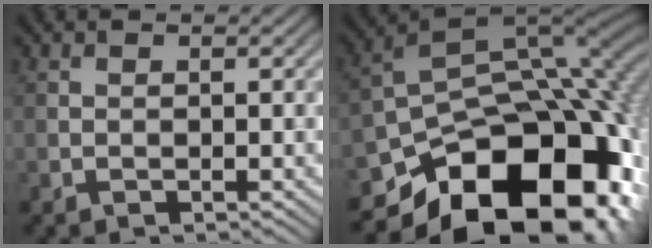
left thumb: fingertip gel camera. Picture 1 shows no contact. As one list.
[{"total": 20.7, "force": [-9.5, 12.4, 13.6], "torque": [-0.213, -0.038, -0.136]}]